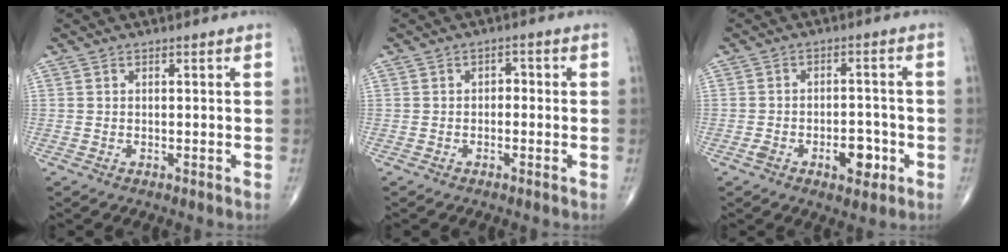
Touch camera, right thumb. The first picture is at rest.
{"total": 1.8, "force": [-0.3, 1.3, 1.2], "torque": [-0.001, 0.009, -0.014]}
{"total": 6.5, "force": [-2.6, 3.5, 4.8], "torque": [-0.059, 0.024, -0.035]}